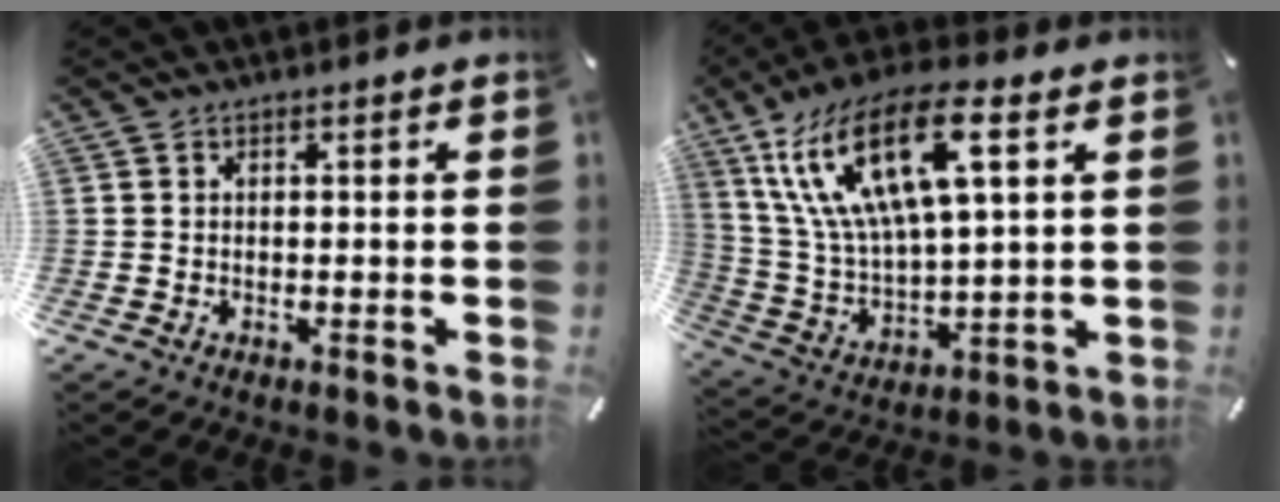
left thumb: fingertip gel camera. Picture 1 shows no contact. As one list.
[{"total": 20.7, "force": [9.4, 8.2, 16.5], "torque": [-0.366, -0.016, 0.153]}]